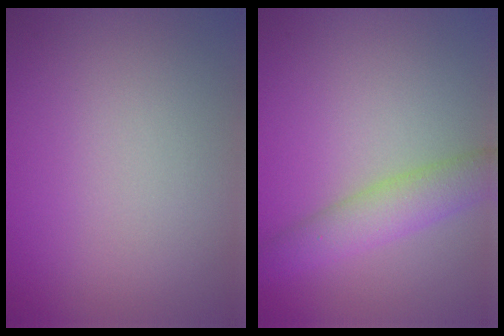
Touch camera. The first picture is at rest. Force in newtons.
{"total": 3.6, "press": 3.6, "slide": 0.1}